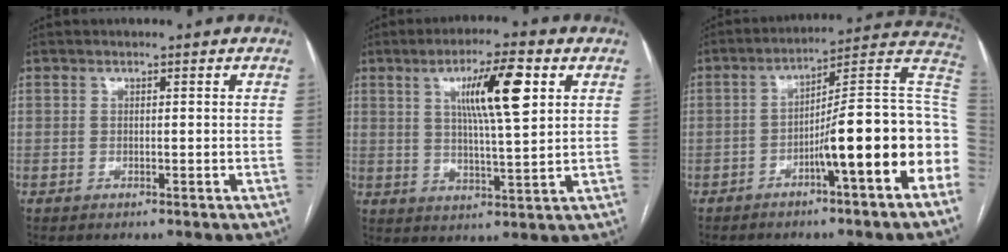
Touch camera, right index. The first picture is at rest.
{"total": 10.6, "force": [3.8, 1.1, 9.8], "torque": [-0.165, 0.006, 0.062]}
{"total": 16.5, "force": [-5.4, 0.8, 15.6], "torque": [-0.175, 0.035, -0.078]}